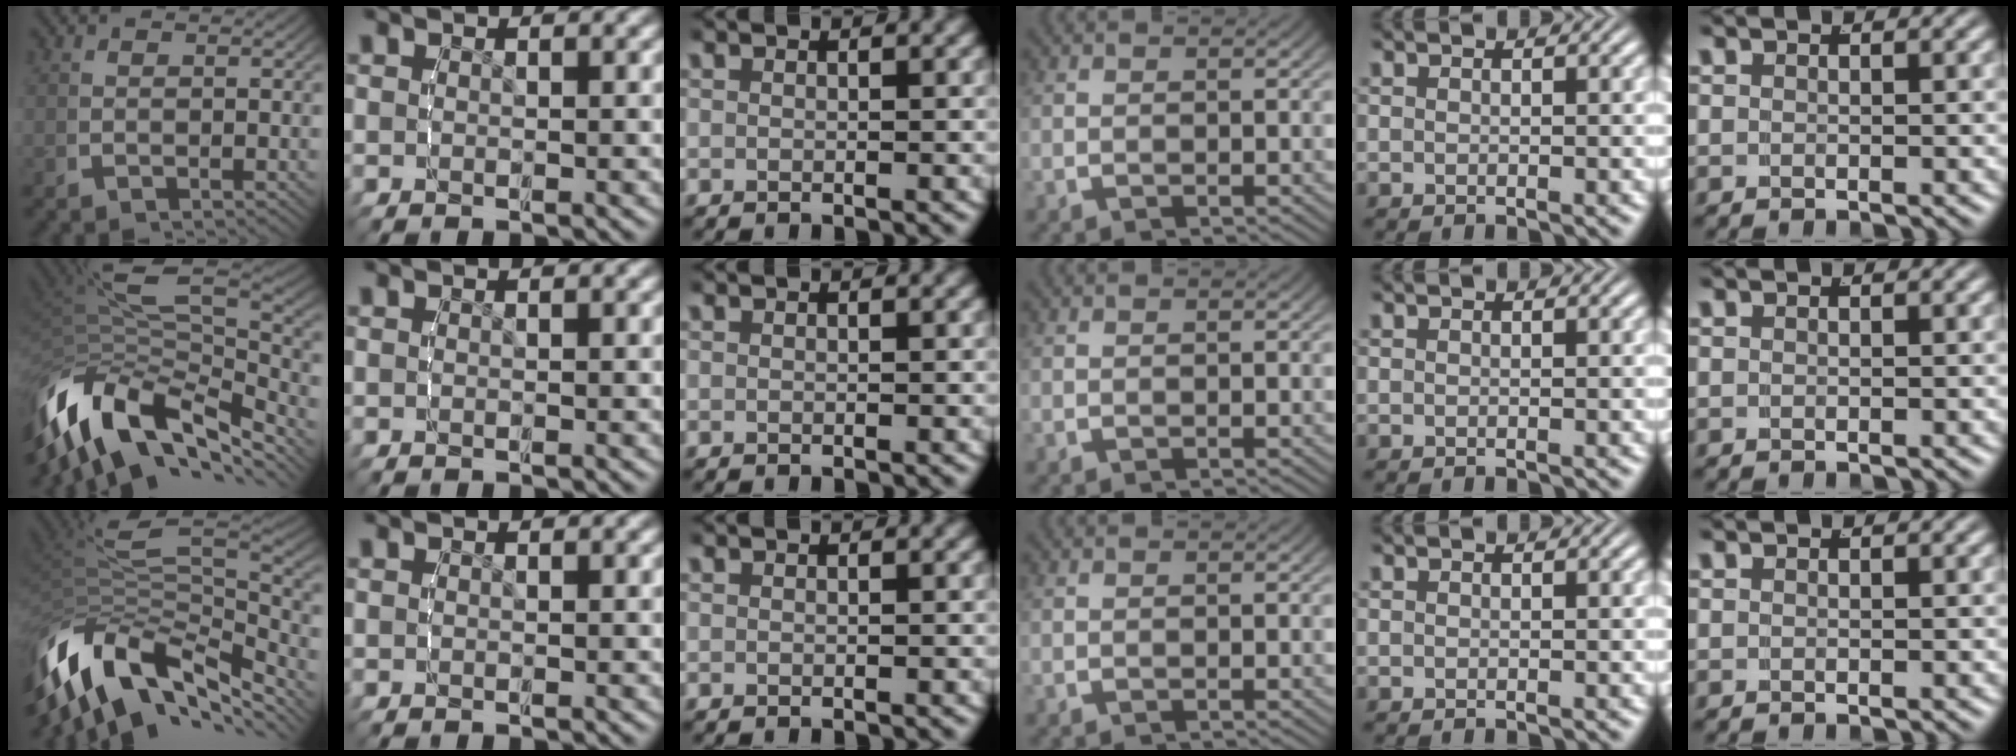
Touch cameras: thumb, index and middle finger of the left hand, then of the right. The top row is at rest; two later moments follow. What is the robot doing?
{"motion": "lift_and_place", "object": "lipstick"}